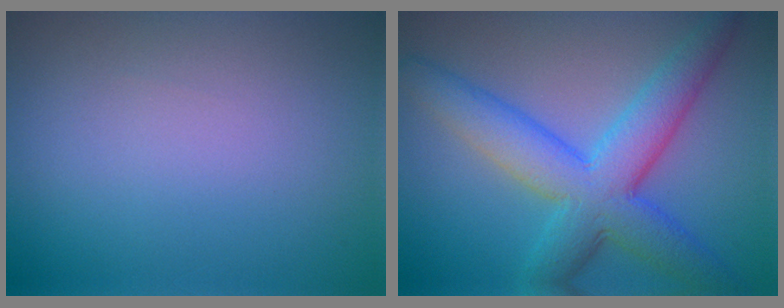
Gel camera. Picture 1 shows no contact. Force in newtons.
{"total": 7.9, "press": 7.9, "slide": 0.3}